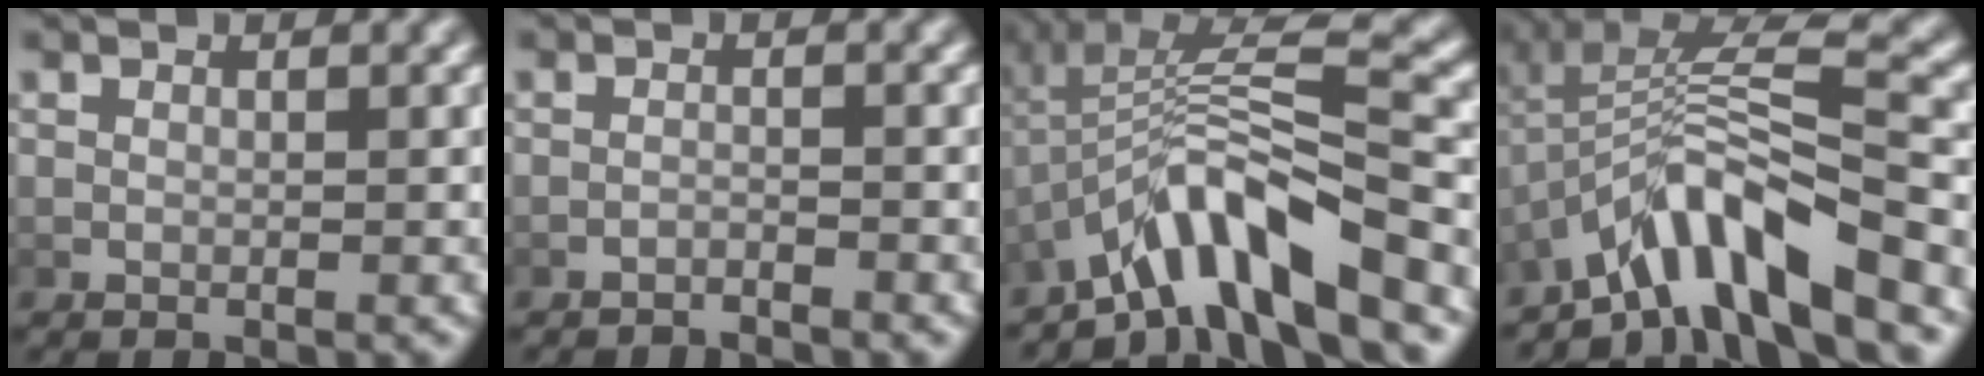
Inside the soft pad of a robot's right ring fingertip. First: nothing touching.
{"total": 2.0, "force": [-2.0, -0.1, 0.0], "torque": [-0.004, -0.005, -0.033]}
{"total": 8.7, "force": [-2.2, 3.1, 7.8], "torque": [-0.121, 0.018, -0.033]}
{"total": 7.9, "force": [-2.2, 3.1, 6.9], "torque": [-0.115, 0.011, -0.031]}